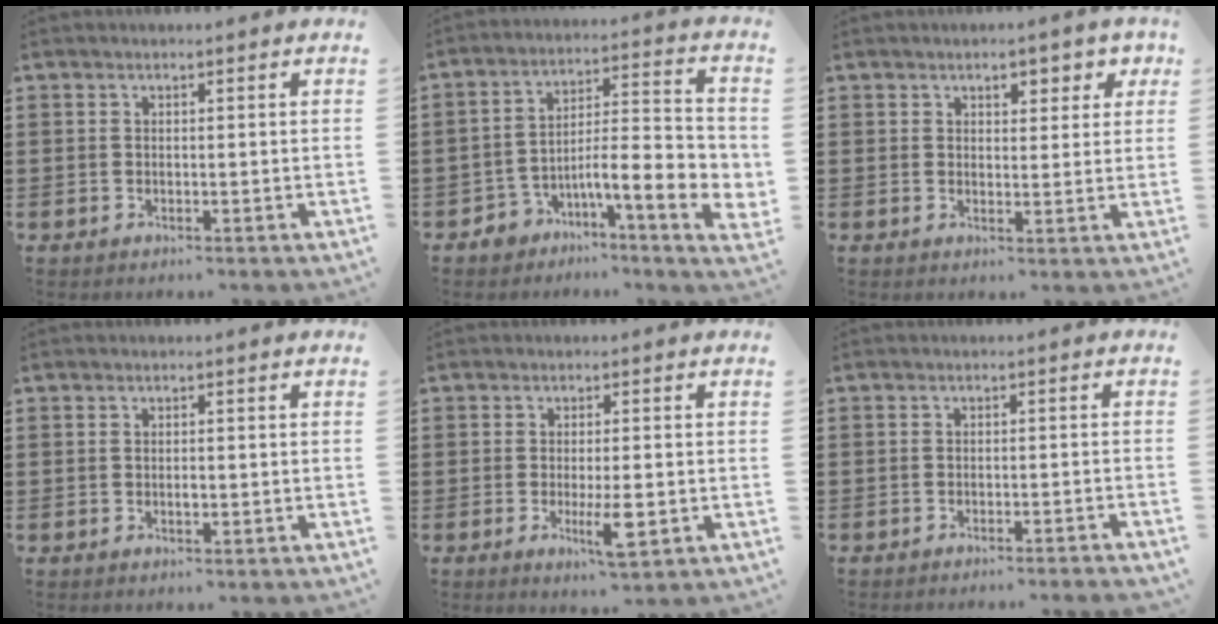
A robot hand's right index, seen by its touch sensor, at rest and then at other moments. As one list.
[{"total": 8.5, "force": [-3.5, 2.6, 7.3], "torque": [-0.117, -0.016, -0.062]}, {"total": 3.1, "force": [1.8, 1.8, 1.6], "torque": [-0.024, 0.005, 0.026]}, {"total": 1.2, "force": [-0.2, 0.4, 1.1], "torque": [-0.021, -0.003, -0.004]}, {"total": 5.2, "force": [-1.5, 0.9, 4.9], "torque": [-0.093, -0.012, -0.027]}, {"total": 1.8, "force": [-1.7, -0.3, 0.5], "torque": [-0.009, 0.002, -0.034]}]